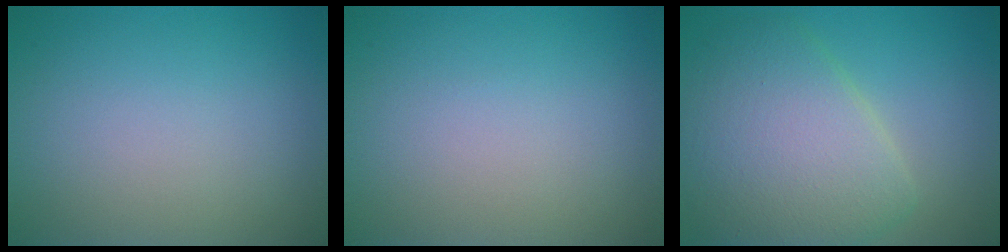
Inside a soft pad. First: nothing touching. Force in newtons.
{"total": 0.0}
{"total": 7.7, "press": 7.7, "slide": 0.4}